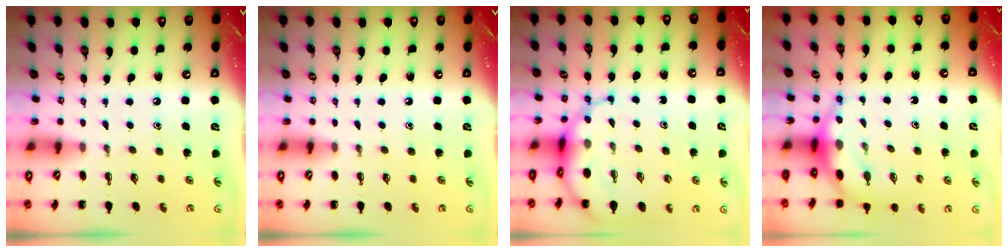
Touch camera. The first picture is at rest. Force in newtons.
{"total": 0.0}
{"total": 9.3, "press": 8.8, "slide": 2.8}
{"total": 6.5, "press": 6.3, "slide": 1.5}